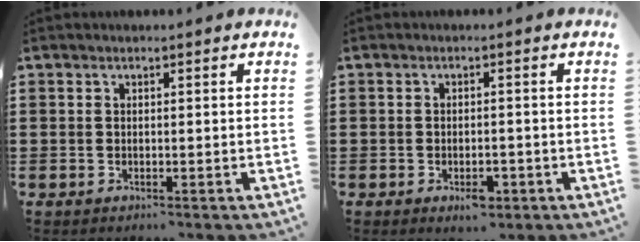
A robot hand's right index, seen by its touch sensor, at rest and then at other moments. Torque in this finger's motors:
{"motor_torque": [-0.12, 0.15, 0.03, 0.02]}